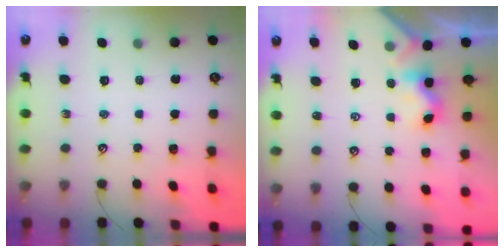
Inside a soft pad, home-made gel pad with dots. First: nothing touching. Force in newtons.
{"total": 2.4, "press": 2.3, "slide": 0.3}